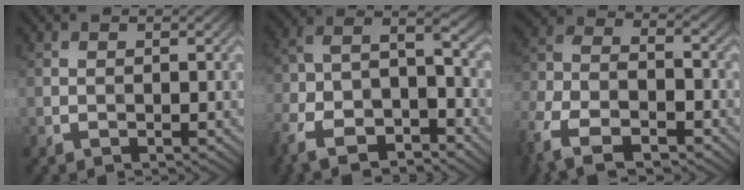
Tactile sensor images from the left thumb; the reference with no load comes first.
{"total": 12.7, "force": [-7.6, 5.8, 8.3], "torque": [-0.196, -0.032, -0.133]}
{"total": 11.2, "force": [-6.8, 5.5, 7.0], "torque": [-0.163, -0.016, -0.142]}